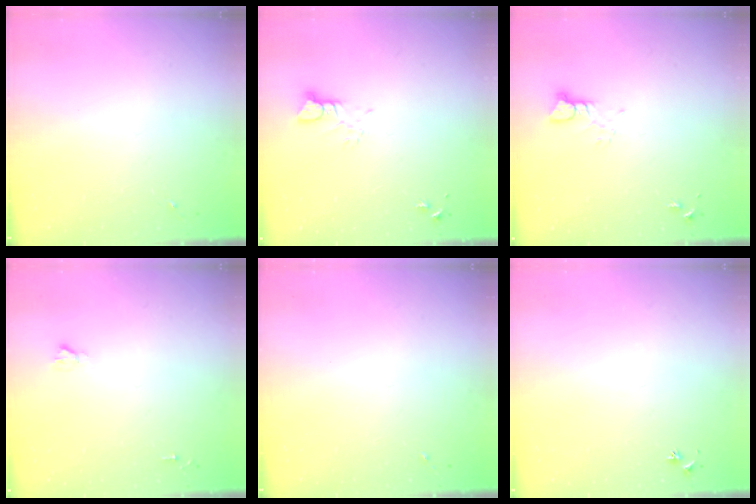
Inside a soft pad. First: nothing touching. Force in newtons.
{"total": 3.2, "press": 3.2, "slide": 0.2}
{"total": 3.3, "press": 3.3, "slide": 0.4}
{"total": 1.9, "press": 1.9, "slide": 0.2}
{"total": 0.0}
{"total": 2.9, "press": 2.8, "slide": 0.3}